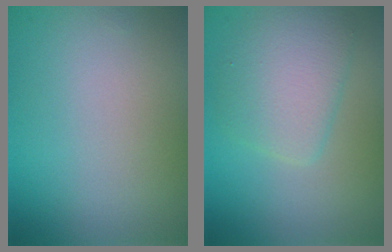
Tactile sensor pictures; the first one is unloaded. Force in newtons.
{"total": 3.9, "press": 3.9, "slide": 0.1}